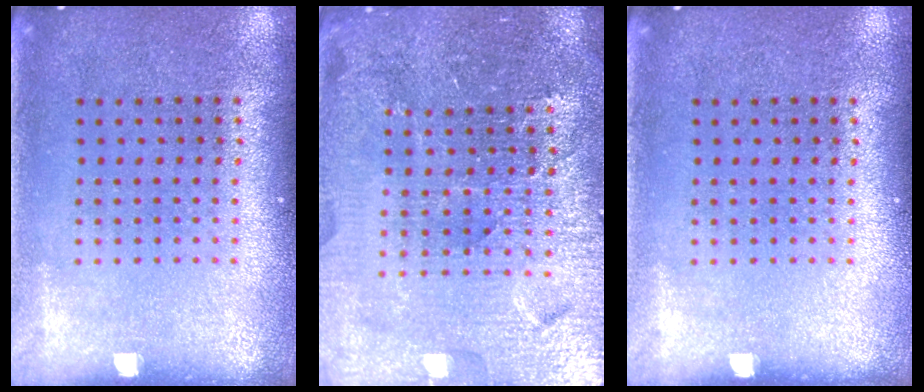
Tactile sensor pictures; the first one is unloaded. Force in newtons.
{"total": 5.1, "press": 4.7, "slide": 1.9}
{"total": 0.0}